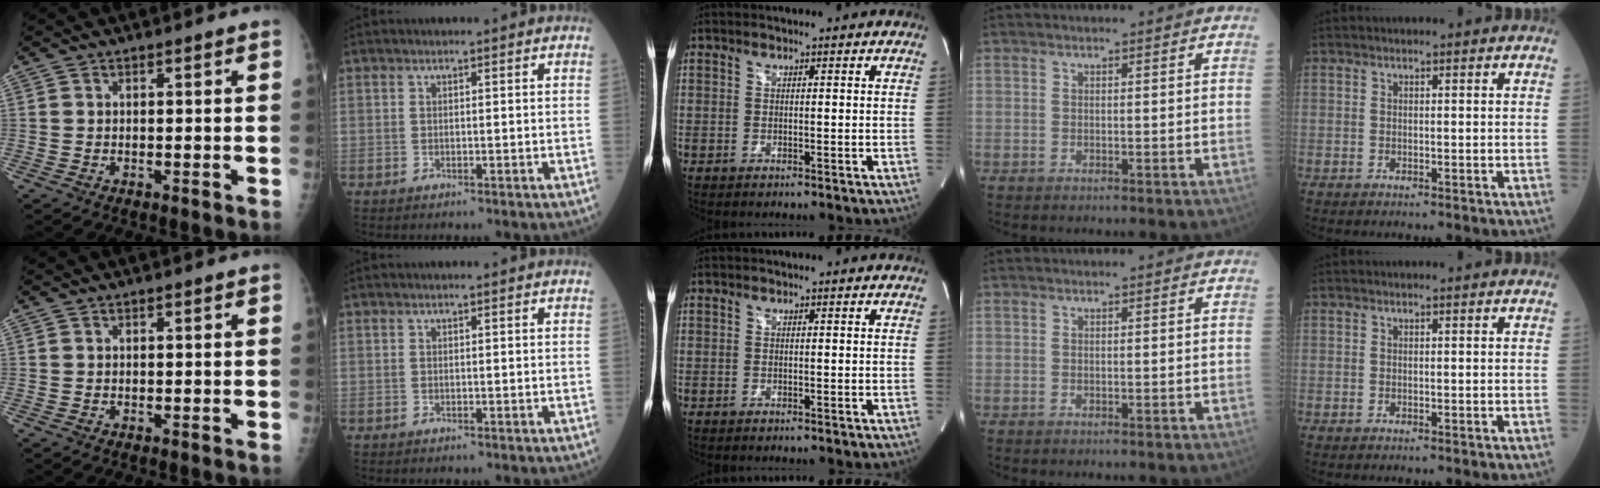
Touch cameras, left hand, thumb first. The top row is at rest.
{}